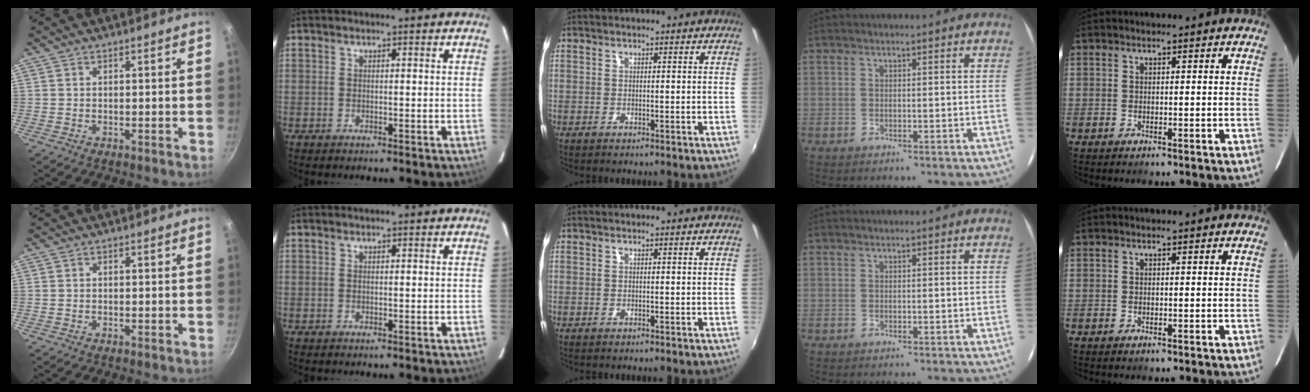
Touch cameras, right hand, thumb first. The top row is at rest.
{}